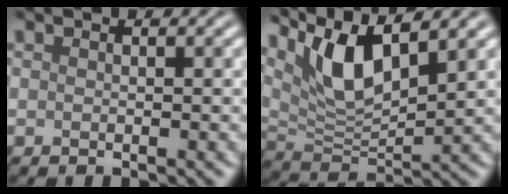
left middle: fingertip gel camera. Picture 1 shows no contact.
{"total": 7.5, "force": [4.4, 2.3, 5.6], "torque": [-0.114, -0.003, 0.085]}